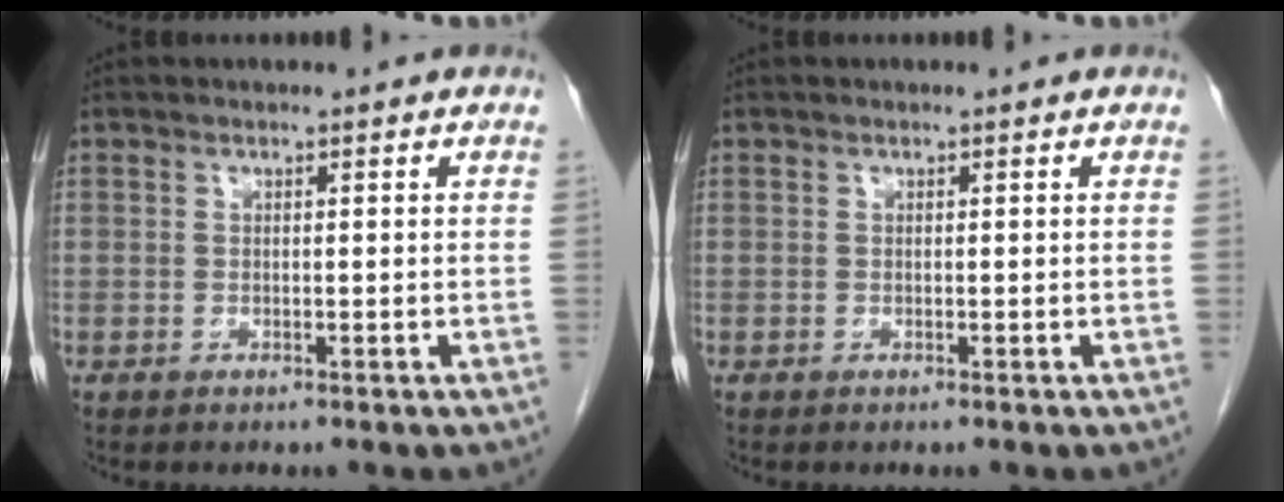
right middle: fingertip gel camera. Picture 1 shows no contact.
{"total": 0.0}